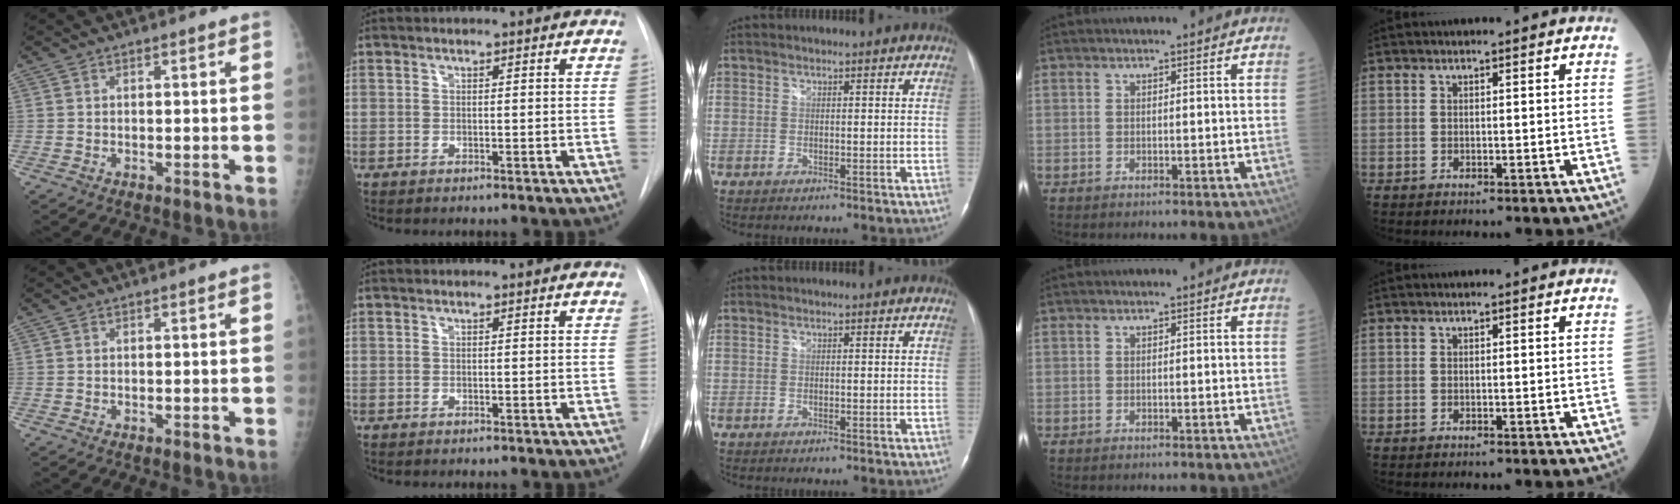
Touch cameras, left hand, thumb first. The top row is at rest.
{}